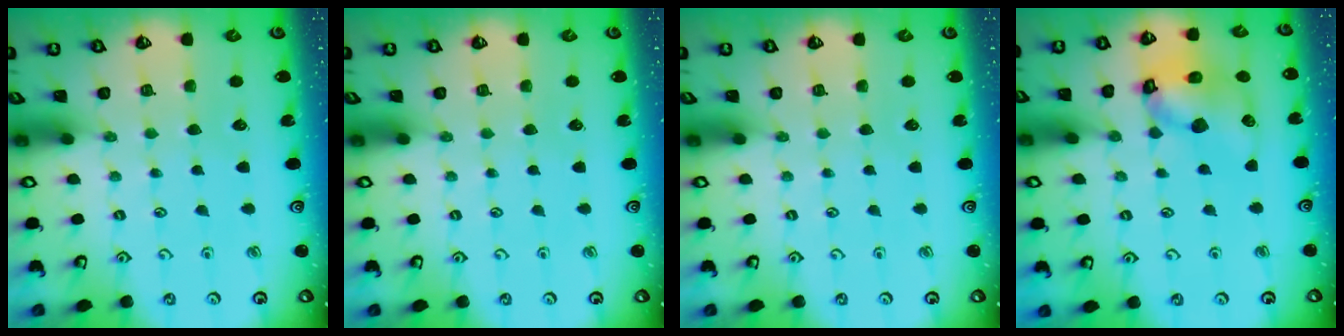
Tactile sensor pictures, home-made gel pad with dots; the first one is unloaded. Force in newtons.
{"total": 0.0}
{"total": 0.0}
{"total": 13.9, "press": 13.8, "slide": 1.0}